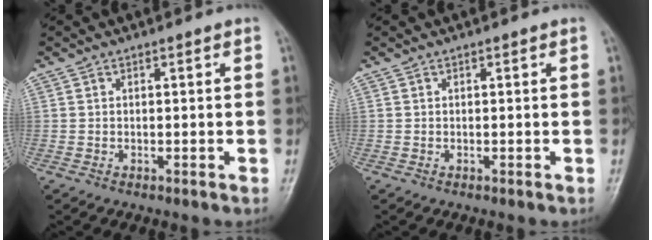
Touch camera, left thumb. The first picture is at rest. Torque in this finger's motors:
{"motor_torque": [-0.03, 0.03, 0.00, 0.00, 0.00]}